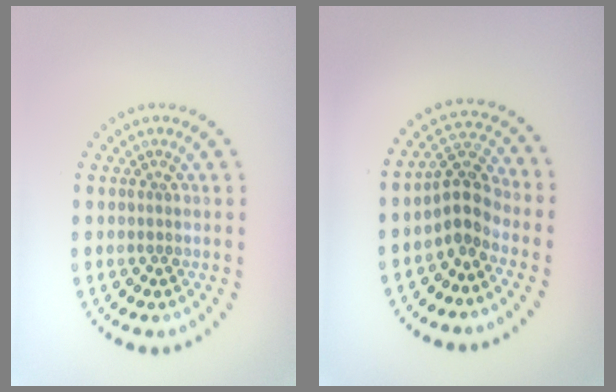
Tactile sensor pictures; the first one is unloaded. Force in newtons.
{"total": 3.4, "press": 2.9, "slide": 1.6}